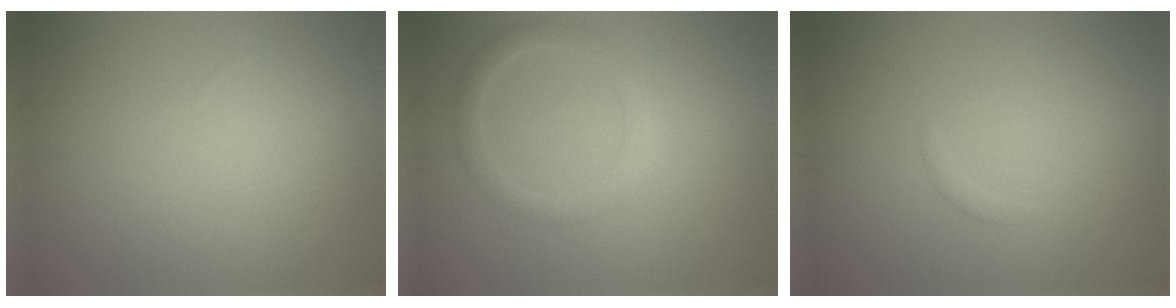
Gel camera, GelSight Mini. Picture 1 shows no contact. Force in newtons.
{"total": 2.2, "press": 2.2, "slide": 0.1}
{"total": 0.5, "press": 0.5, "slide": 0.0}